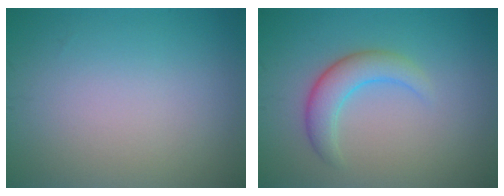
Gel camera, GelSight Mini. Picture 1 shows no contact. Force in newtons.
{"total": 3.3, "press": 3.3, "slide": 0.1}